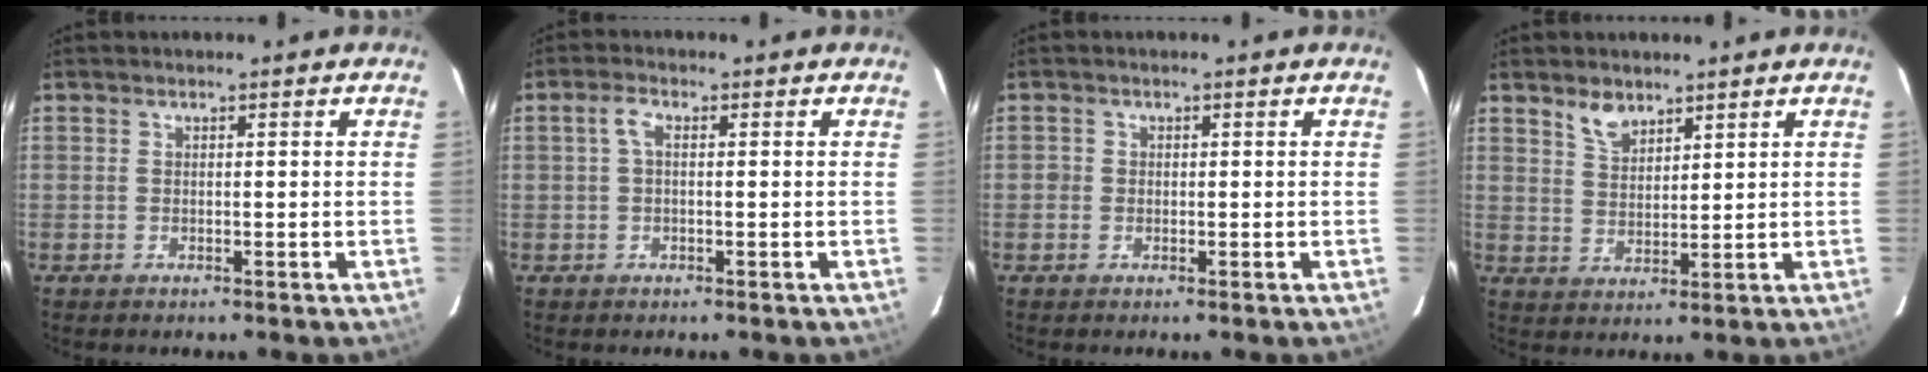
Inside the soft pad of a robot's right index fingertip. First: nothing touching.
{"total": 1.9, "force": [0.2, 0.9, 1.7], "torque": [-0.037, 0.008, 0.002]}
{"total": 1.2, "force": [-0.3, 1.1, 0.1], "torque": [-0.001, 0.001, -0.007]}
{"total": 4.3, "force": [3.4, 1.9, 1.8], "torque": [-0.030, 0.003, 0.066]}